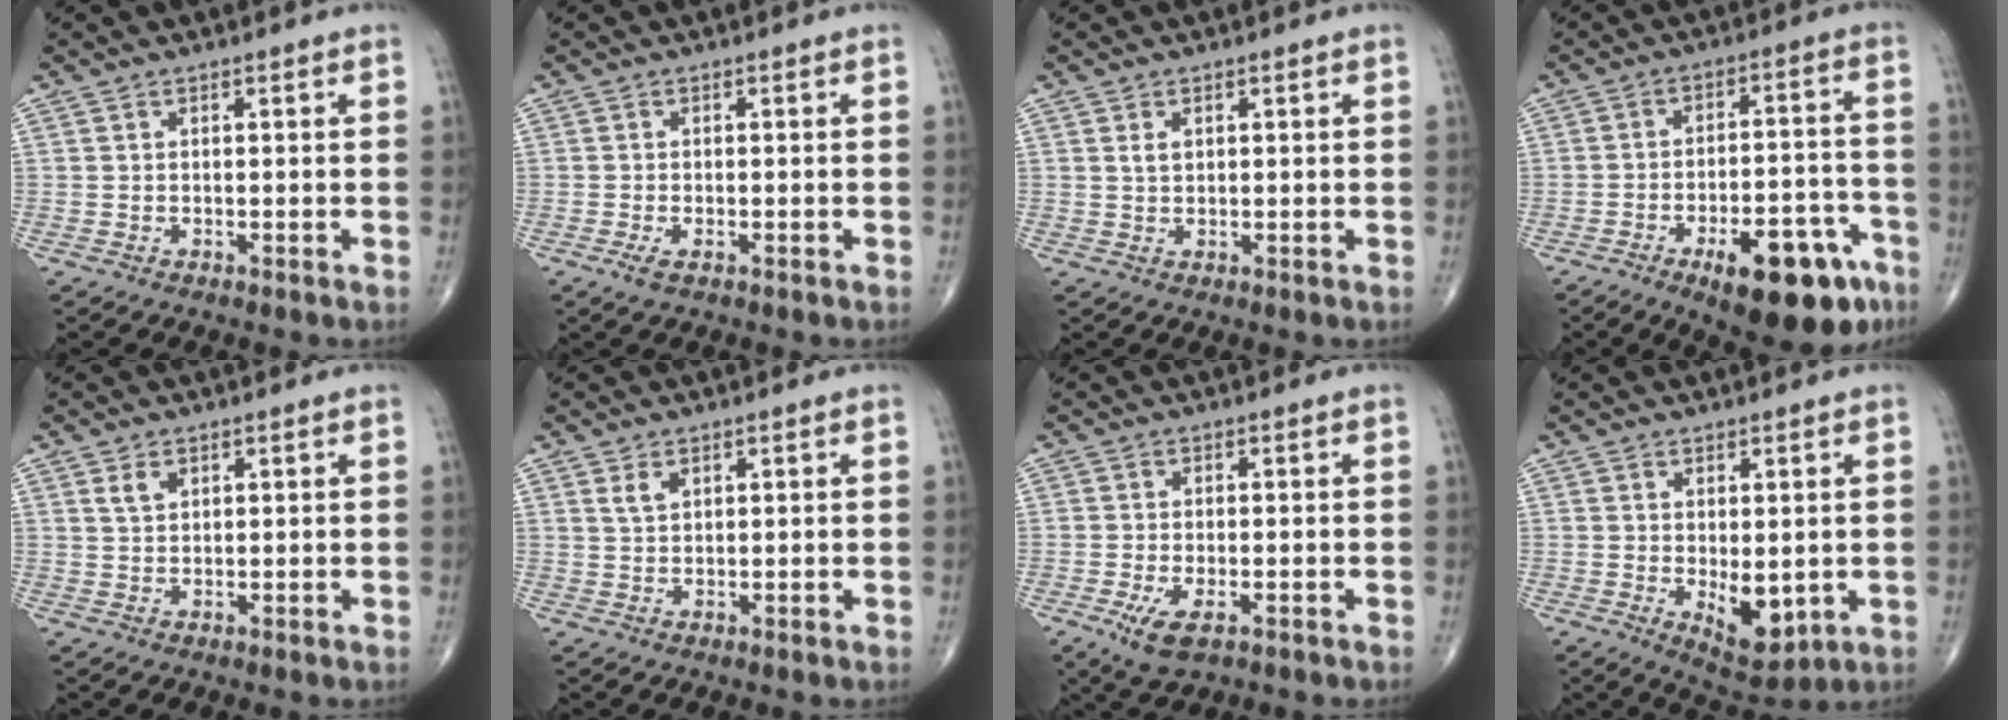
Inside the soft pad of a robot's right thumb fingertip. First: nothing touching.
{"total": 1.9, "force": [-0.9, 0.8, 1.5], "torque": [-0.036, -0.003, -0.018]}
{"total": 1.7, "force": [0.6, 1.1, 1.1], "torque": [-0.018, -0.001, 0.013]}
{"total": 18.0, "force": [-9.9, 6.9, 13.4], "torque": [-0.141, 0.063, -0.132]}
{"total": 2.4, "force": [1.2, 1.5, 1.4], "torque": [-0.022, -0.002, 0.025]}
{"total": 2.1, "force": [1.0, 1.2, 1.3], "torque": [-0.024, 0.000, 0.022]}
{"total": 5.3, "force": [-2.2, 2.3, 4.3], "torque": [-0.086, -0.007, -0.033]}
{"total": 7.8, "force": [-1.0, 3.9, 6.6], "torque": [-0.077, -0.015, 0.002]}